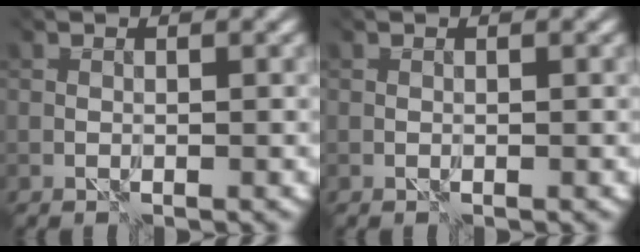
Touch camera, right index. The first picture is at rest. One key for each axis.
{"total": 0.0}